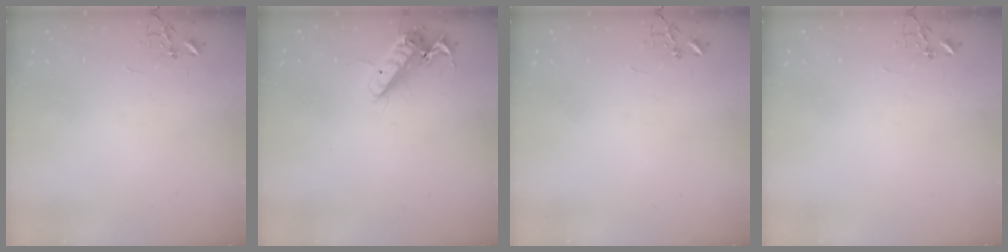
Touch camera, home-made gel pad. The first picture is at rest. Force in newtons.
{"total": 14.3, "press": 14.2, "slide": 1.9}
{"total": 0.0}
{"total": 0.0}